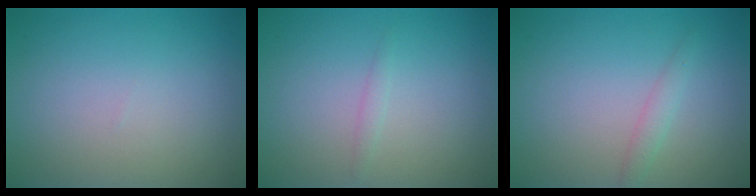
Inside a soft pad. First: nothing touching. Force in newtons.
{"total": 0.6, "press": 0.6, "slide": 0.0}
{"total": 1.2, "press": 1.2, "slide": 0.1}